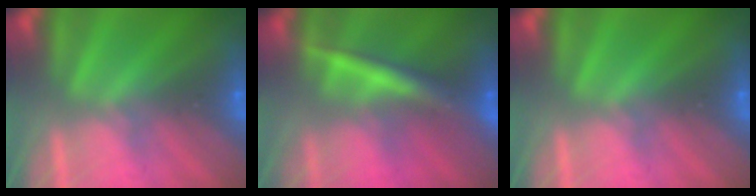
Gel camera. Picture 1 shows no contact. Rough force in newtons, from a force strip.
{"total": 2.4}
{"total": 0.0}